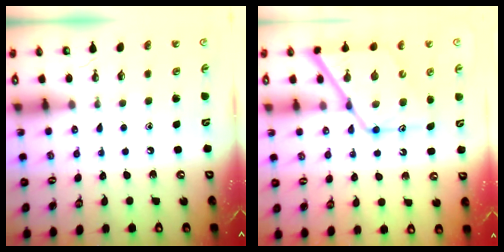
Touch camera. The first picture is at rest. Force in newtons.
{"total": 14.8, "press": 14.8, "slide": 1.2}